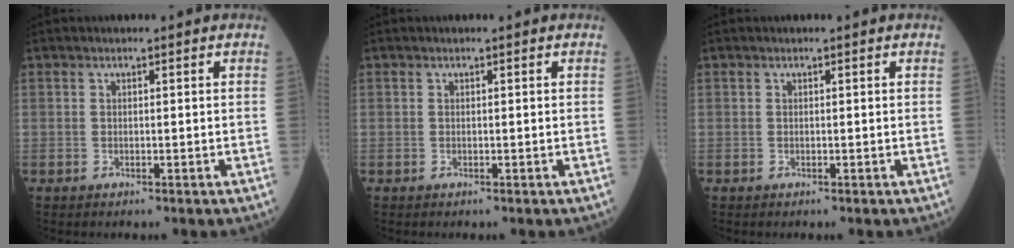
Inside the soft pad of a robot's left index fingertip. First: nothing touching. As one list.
[{"total": 0.0}, {"total": 0.0}]